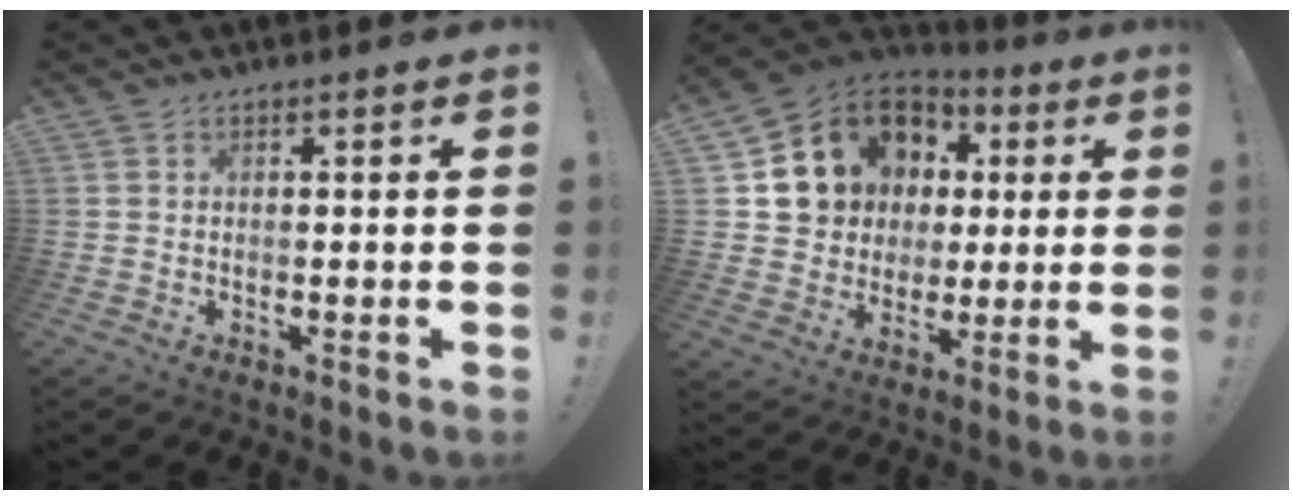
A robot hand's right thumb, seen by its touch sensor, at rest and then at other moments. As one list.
[{"total": 14.7, "force": [5.5, 12.6, 5.3], "torque": [-0.085, -0.030, 0.130]}]